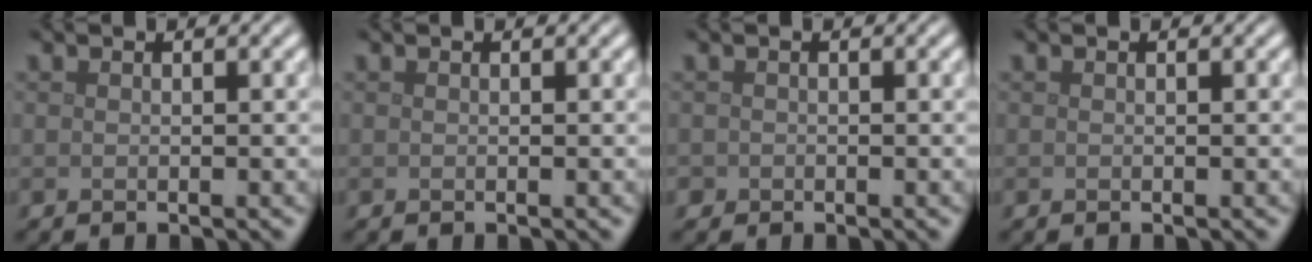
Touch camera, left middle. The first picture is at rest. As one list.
[{"total": 0.0}, {"total": 0.5, "force": [-0.2, 0.5, -0.1], "torque": [0.006, -0.004, -0.005]}, {"total": 0.0}]